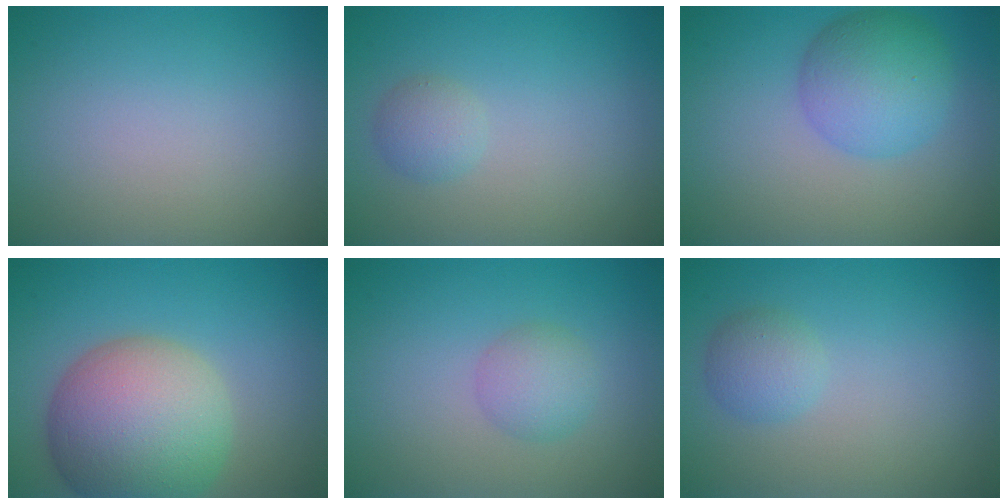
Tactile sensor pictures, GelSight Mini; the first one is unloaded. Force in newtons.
{"total": 1.6, "press": 1.6, "slide": 0.1}
{"total": 5.2, "press": 5.2, "slide": 0.1}
{"total": 11.1, "press": 11.1, "slide": 0.6}
{"total": 2.2, "press": 2.2, "slide": 0.1}
{"total": 2.0, "press": 2.0, "slide": 0.1}